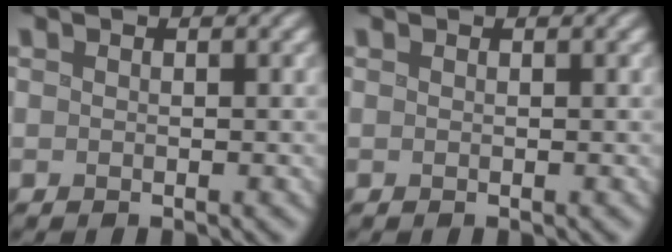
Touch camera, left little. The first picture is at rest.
{"total": 0.0}